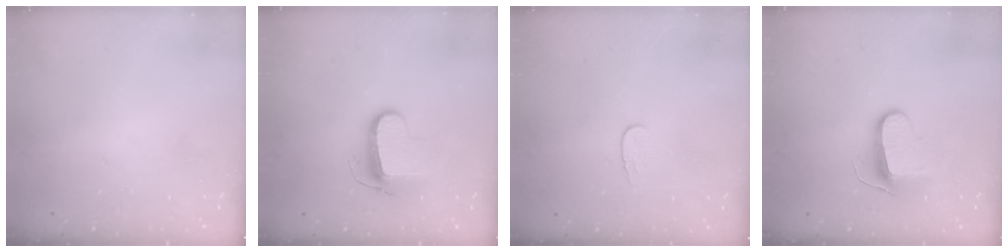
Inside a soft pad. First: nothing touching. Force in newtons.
{"total": 9.5, "press": 9.5, "slide": 0.2}
{"total": 3.8, "press": 3.8, "slide": 0.4}
{"total": 9.6, "press": 9.6, "slide": 0.4}